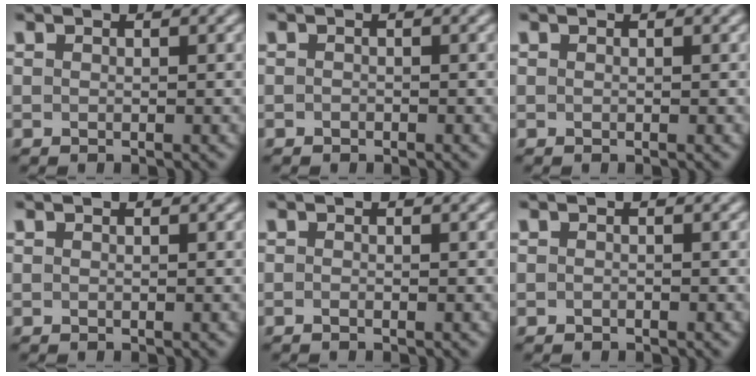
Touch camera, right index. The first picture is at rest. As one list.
[{"total": 0.6, "force": [-0.6, -0.2, -0.2], "torque": [0.004, -0.010, -0.005]}, {"total": 0.0}, {"total": 0.0}, {"total": 0.8, "force": [-0.5, -0.5, 0.1], "torque": [0.001, -0.002, -0.010]}, {"total": 0.6, "force": [-0.5, -0.3, -0.1], "torque": [0.000, -0.007, -0.004]}]